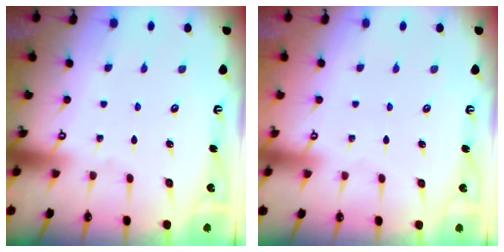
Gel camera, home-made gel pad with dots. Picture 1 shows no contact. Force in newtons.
{"total": 0.0}